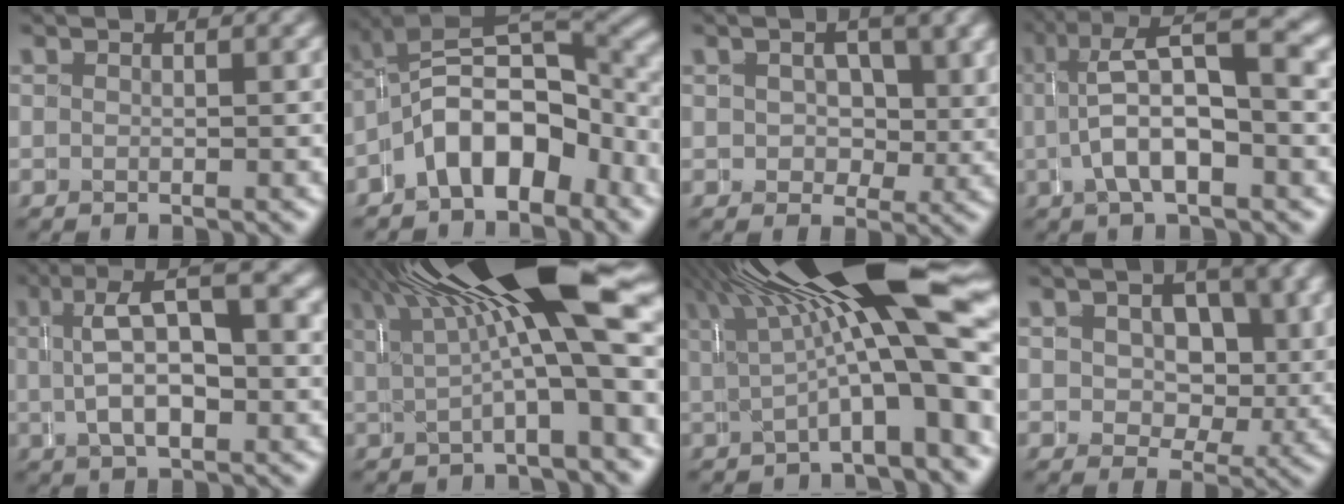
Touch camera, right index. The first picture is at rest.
{"total": 8.6, "force": [-1.9, 5.2, 6.5], "torque": [-0.102, -0.006, -0.032]}
{"total": 2.6, "force": [0.8, 1.9, 1.6], "torque": [-0.011, 0.002, 0.012]}
{"total": 7.6, "force": [1.2, 2.6, 7.1], "torque": [-0.107, 0.018, 0.014]}
{"total": 6.3, "force": [1.5, 2.1, 5.8], "torque": [-0.083, 0.023, 0.019]}
{"total": 15.3, "force": [4.5, 4.4, 13.9], "torque": [-0.196, 0.052, 0.058]}
{"total": 13.9, "force": [3.3, 4.2, 12.9], "torque": [-0.187, 0.039, 0.047]}
{"total": 5.7, "force": [2.0, 4.1, 3.5], "torque": [-0.036, -0.007, 0.032]}